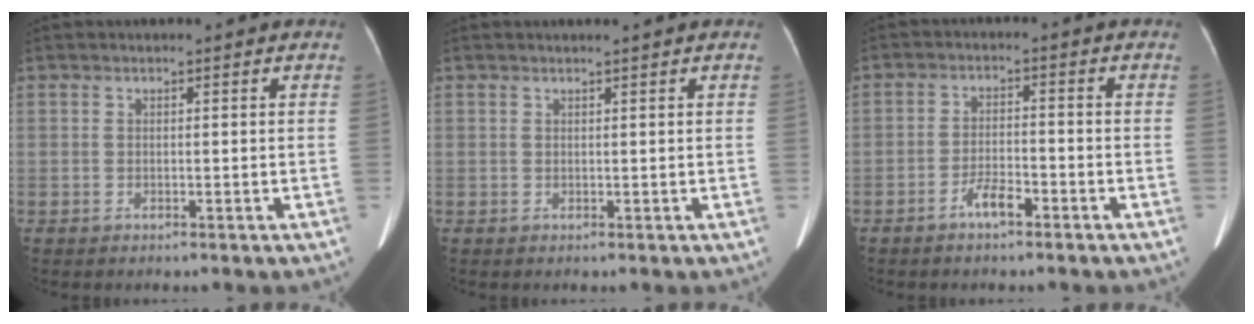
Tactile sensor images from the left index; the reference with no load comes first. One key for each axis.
{"total": 1.0, "fx": 0.9, "fy": -0.3, "fz": 0.5, "tx": -0.010, "ty": 0.006, "tz": 0.020}
{"total": 3.6, "fx": -2.6, "fy": 0.9, "fz": 2.3, "tx": -0.046, "ty": 0.001, "tz": -0.051}